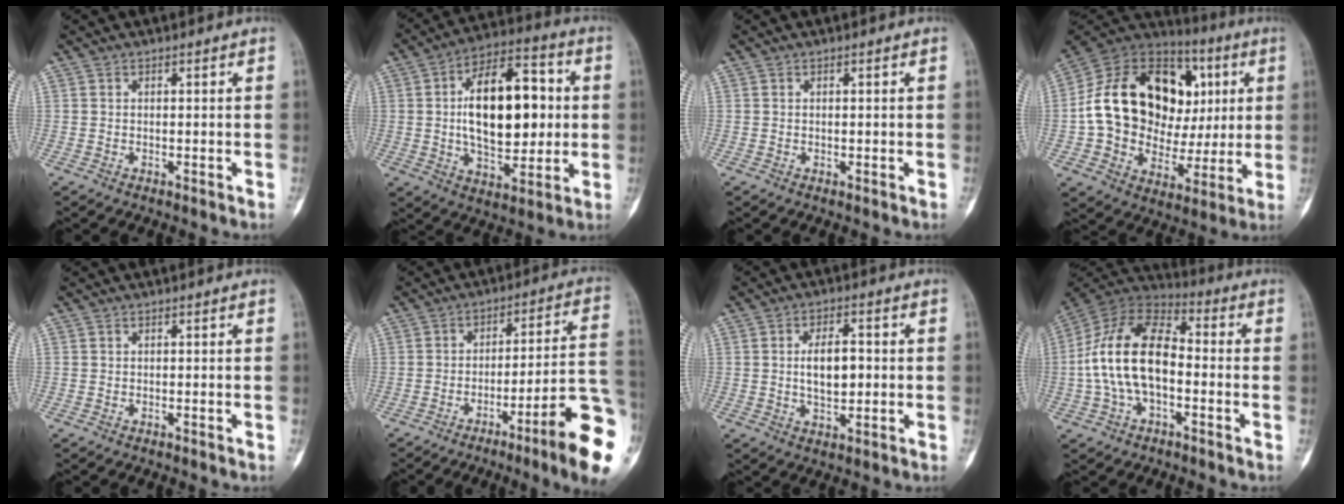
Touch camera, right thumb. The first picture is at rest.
{"total": 20.8, "force": [1.8, 11.1, 17.5], "torque": [-0.246, 0.012, 0.030]}
{"total": 0.5, "force": [0.1, 0.3, 0.4], "torque": [-0.008, -0.001, 0.004]}
{"total": 27.5, "force": [4.9, 19.6, 18.7], "torque": [-0.281, 0.037, 0.087]}
{"total": 0.0}
{"total": 17.5, "force": [-7.5, 1.6, 15.7], "torque": [-0.160, 0.049, -0.106]}
{"total": 7.3, "force": [0.3, 3.8, 6.3], "torque": [-0.096, 0.002, 0.006]}
{"total": 17.1, "force": [-1.7, 9.9, 13.9], "torque": [-0.263, 0.042, -0.038]}